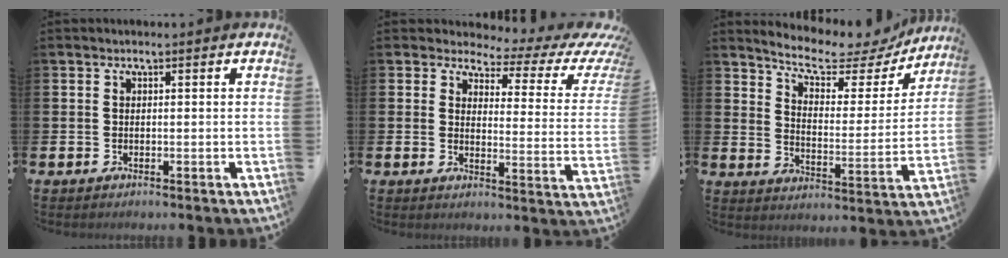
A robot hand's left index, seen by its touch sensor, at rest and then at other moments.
{"total": 2.8, "force": [2.1, 1.5, 1.2], "torque": [-0.026, -0.030, 0.021]}
{"total": 7.4, "force": [6.6, 2.4, 2.5], "torque": [-0.070, -0.050, 0.106]}